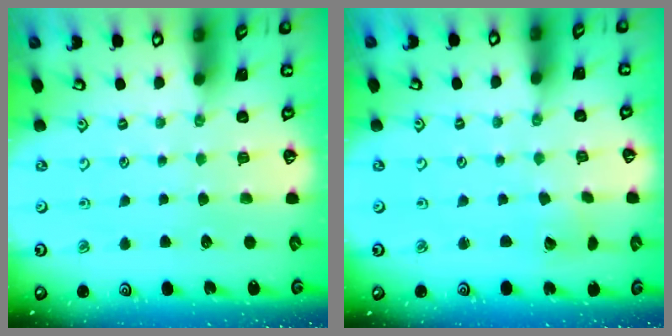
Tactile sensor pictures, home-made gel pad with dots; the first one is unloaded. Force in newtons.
{"total": 2.4, "press": 2.4, "slide": 0.3}